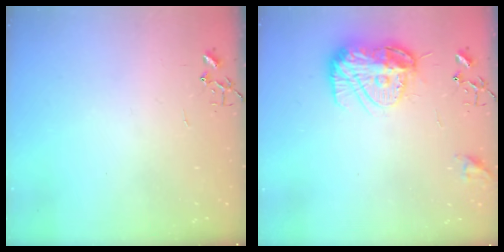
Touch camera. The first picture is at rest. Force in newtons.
{"total": 14.7, "press": 14.6, "slide": 1.5}